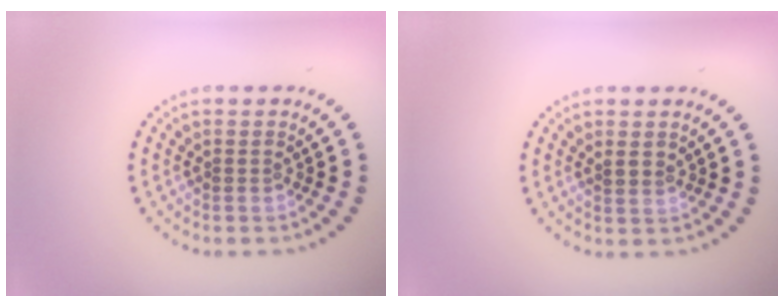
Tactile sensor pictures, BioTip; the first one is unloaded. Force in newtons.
{"total": 0.7, "press": 0.5, "slide": 0.4}